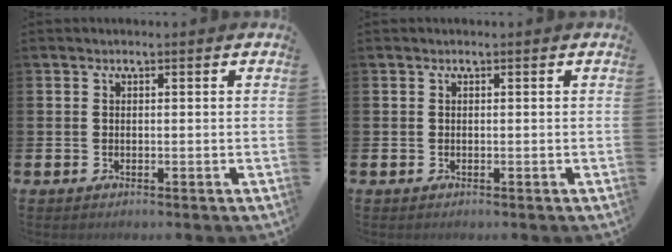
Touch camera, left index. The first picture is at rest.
{"total": 0.0}